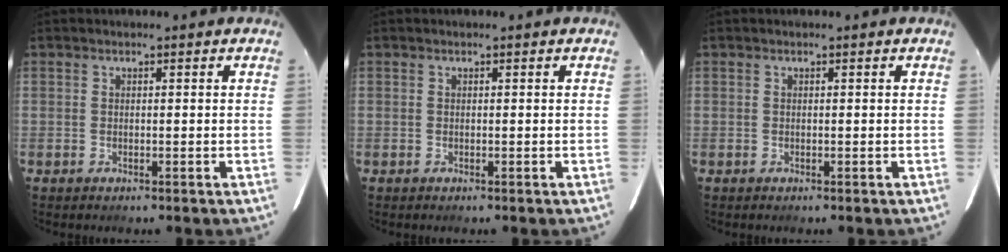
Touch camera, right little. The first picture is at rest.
{"total": 0.0}
{"total": 0.0}